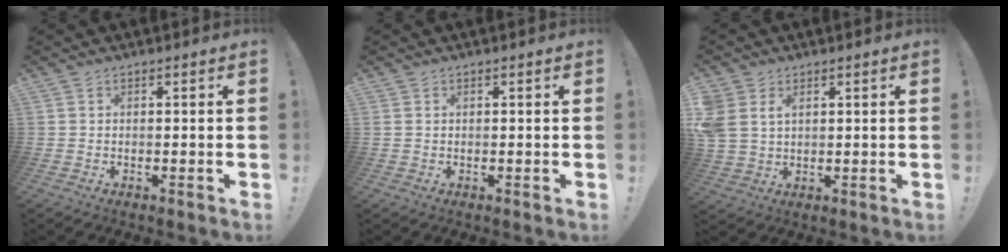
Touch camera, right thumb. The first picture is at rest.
{"total": 0.7, "force": [0.3, 0.5, 0.4], "torque": [-0.016, 0.005, 0.008]}
{"total": 5.8, "force": [2.3, 4.4, 3.0], "torque": [-0.069, -0.008, 0.044]}